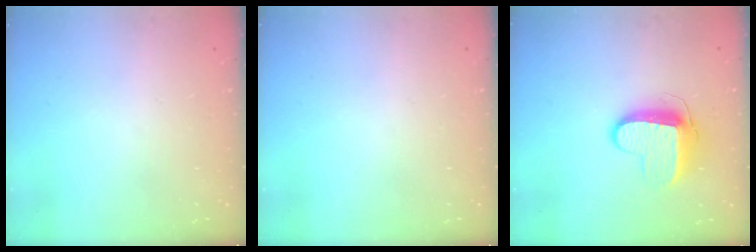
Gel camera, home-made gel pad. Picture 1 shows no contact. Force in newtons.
{"total": 0.0}
{"total": 10.3, "press": 10.3, "slide": 1.0}